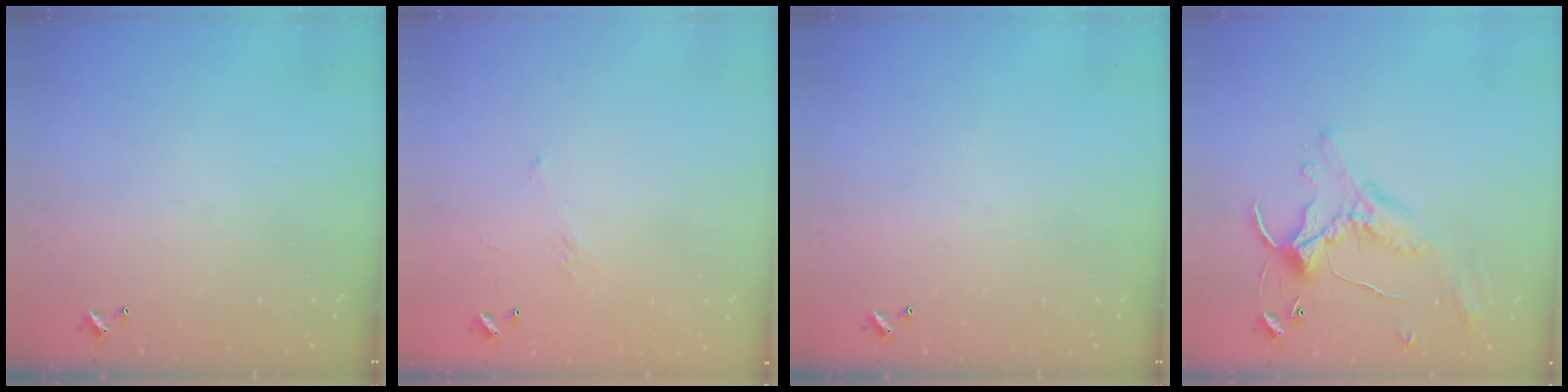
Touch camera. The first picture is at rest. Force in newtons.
{"total": 4.8, "press": 4.7, "slide": 0.9}
{"total": 0.0}
{"total": 0.9, "press": 0.1, "slide": 0.9}